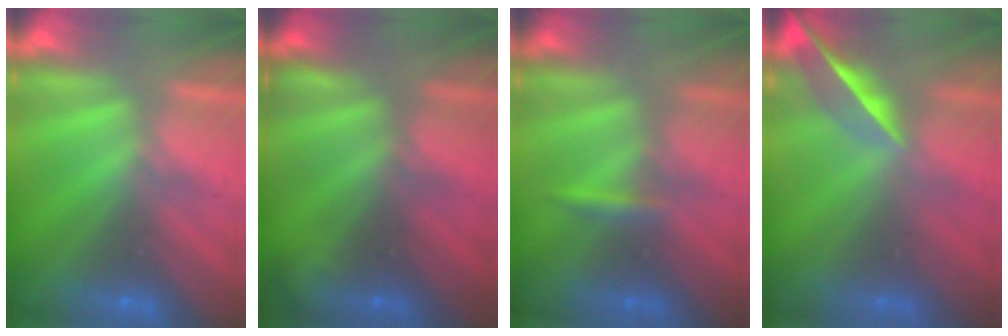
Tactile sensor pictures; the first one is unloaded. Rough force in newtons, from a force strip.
{"total": 1.1}
{"total": 2.4}
{"total": 3.6}